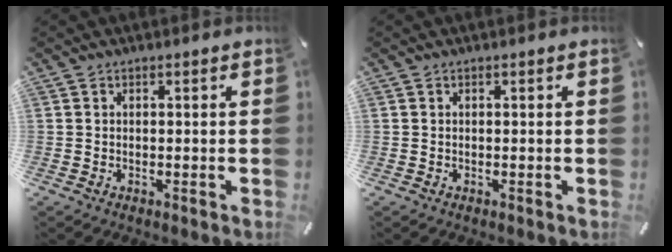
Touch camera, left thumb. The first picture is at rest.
{"total": 0.0}